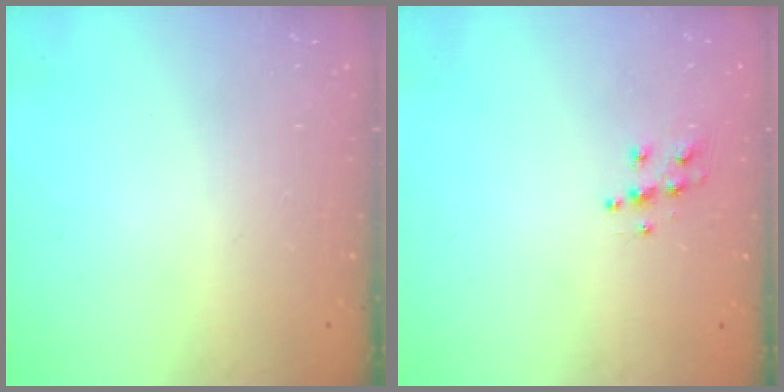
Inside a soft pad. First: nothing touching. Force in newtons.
{"total": 6.2, "press": 6.2, "slide": 0.2}